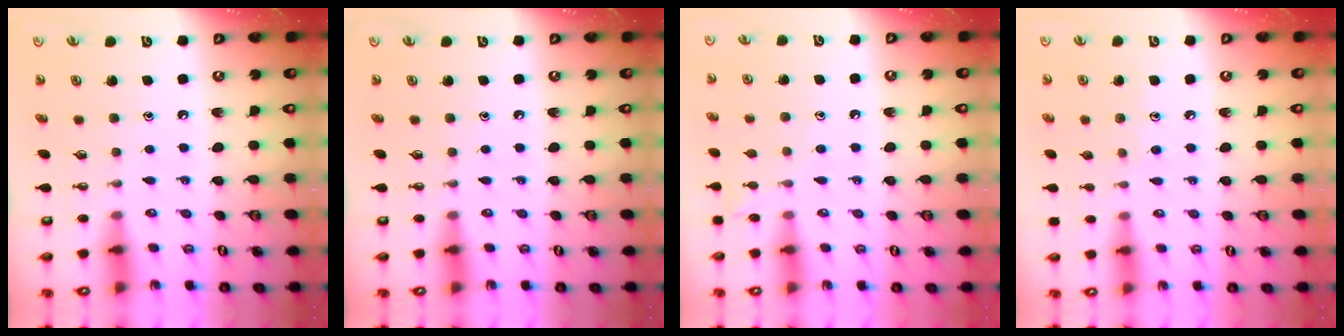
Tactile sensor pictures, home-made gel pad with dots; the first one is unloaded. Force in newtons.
{"total": 0.0}
{"total": 6.0, "press": 6.0, "slide": 0.6}
{"total": 5.3, "press": 5.3, "slide": 0.5}